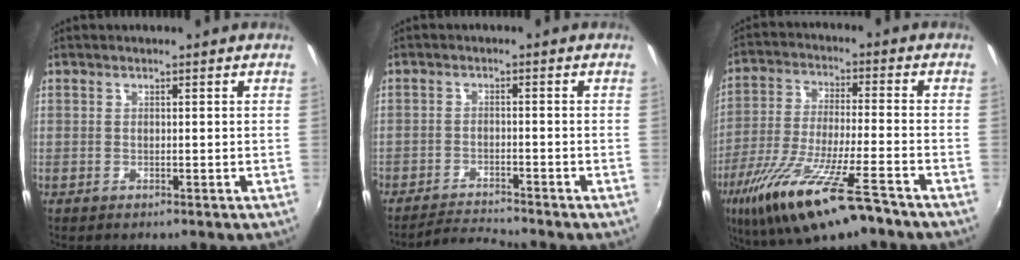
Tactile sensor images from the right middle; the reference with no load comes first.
{"total": 4.5, "force": [-4.4, -0.6, 0.4], "torque": [-0.032, -0.003, -0.082]}
{"total": 18.6, "force": [-11.8, 3.2, 13.9], "torque": [-0.272, -0.058, -0.212]}